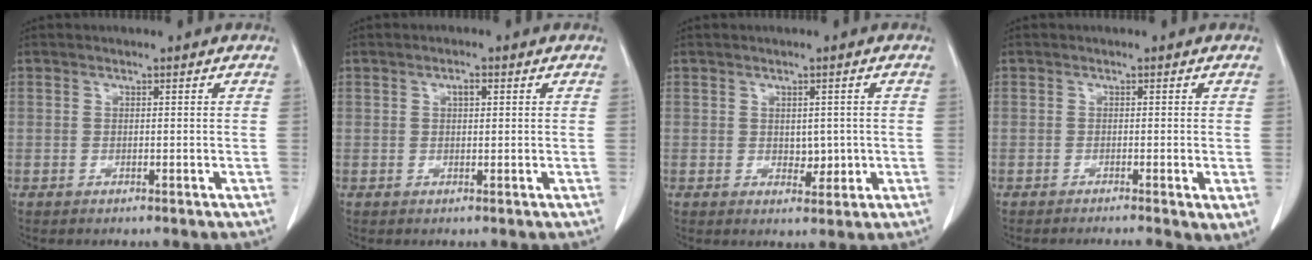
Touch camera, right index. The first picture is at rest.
{"total": 1.4, "force": [0.5, 0.5, 1.2], "torque": [-0.020, 0.002, 0.007]}
{"total": 2.9, "force": [-0.1, 1.8, 2.2], "torque": [-0.028, -0.003, 0.006]}
{"total": 4.0, "force": [-2.2, 0.8, 3.2], "torque": [-0.036, -0.012, -0.038]}